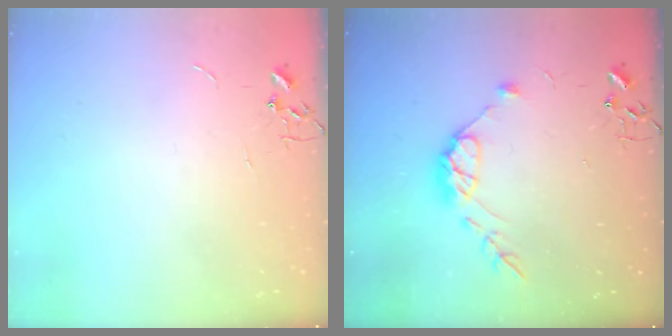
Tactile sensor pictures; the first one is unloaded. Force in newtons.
{"total": 10.7, "press": 10.7, "slide": 0.8}